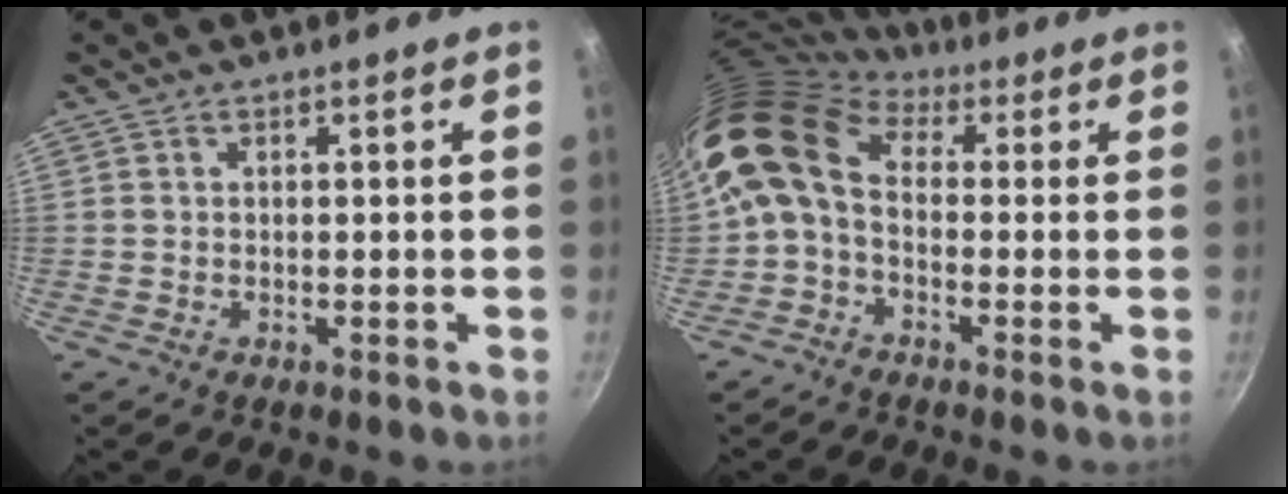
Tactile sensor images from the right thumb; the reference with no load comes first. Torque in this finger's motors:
{"motor_torque": [2.10, 2.90, 1.91, -0.40, 0.27]}